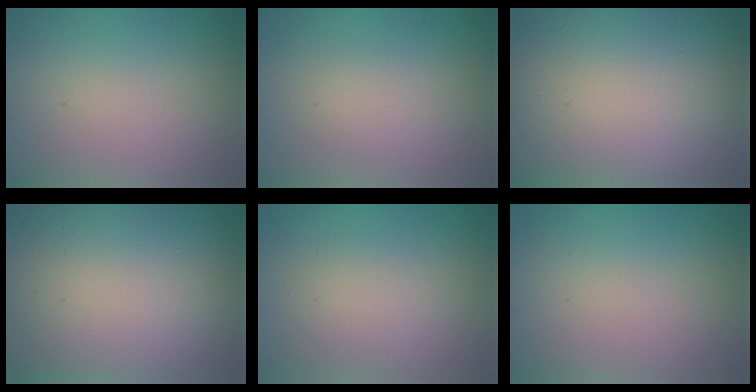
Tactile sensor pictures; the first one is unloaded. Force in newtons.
{"total": 1.3, "press": 1.3, "slide": 0.1}
{"total": 21.6, "press": 21.6, "slide": 1.1}
{"total": 17.8, "press": 17.8, "slide": 0.7}
{"total": 1.9, "press": 1.9, "slide": 0.1}
{"total": 0.0}